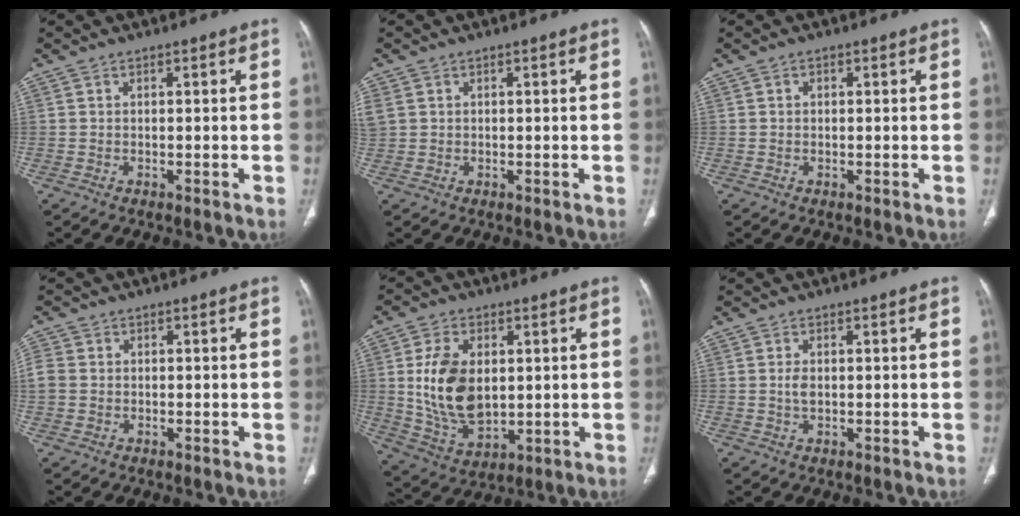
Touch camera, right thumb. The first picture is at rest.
{"total": 3.9, "force": [0.8, 3.2, 2.1], "torque": [-0.072, 0.014, 0.029]}
{"total": 0.7, "force": [0.1, 0.6, 0.3], "torque": [0.000, 0.002, -0.002]}
{"total": 3.7, "force": [-0.1, 3.2, 1.9], "torque": [-0.051, 0.005, -0.001]}
{"total": 14.0, "force": [1.6, 8.9, 10.7], "torque": [-0.183, -0.014, 0.042]}
{"total": 1.8, "force": [0.0, 1.0, 1.4], "torque": [-0.031, 0.000, -0.001]}